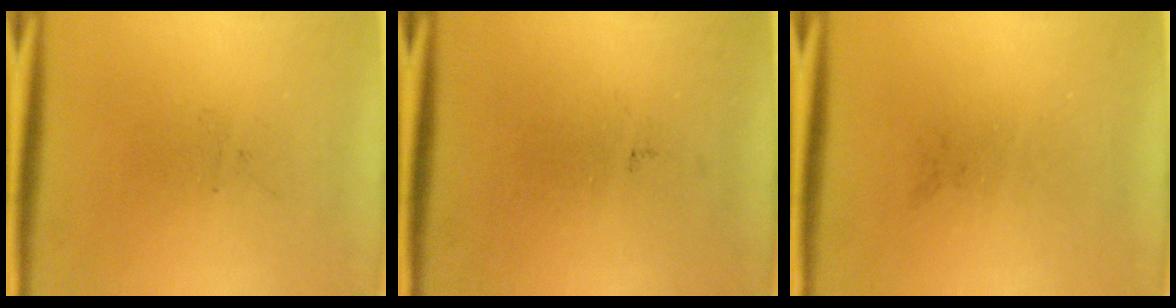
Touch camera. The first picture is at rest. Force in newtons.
{"total": 0.0}
{"total": 0.0}